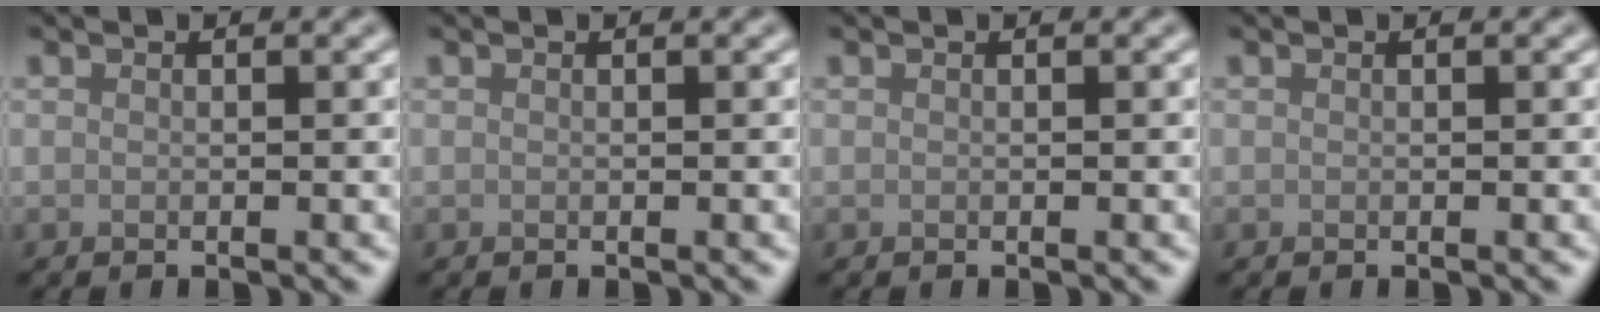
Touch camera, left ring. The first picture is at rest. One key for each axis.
{"total": 0.0}
{"total": 0.0}
{"total": 0.0}